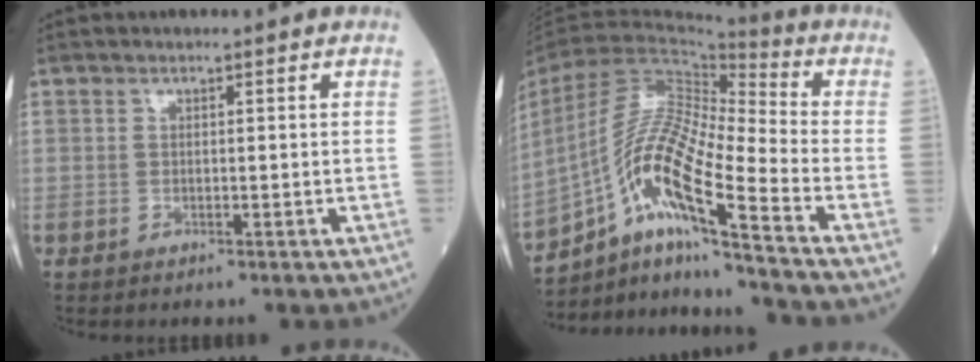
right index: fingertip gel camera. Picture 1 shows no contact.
{"total": 15.6, "force": [-8.9, 0.4, 12.9], "torque": [-0.256, -0.002, -0.161]}